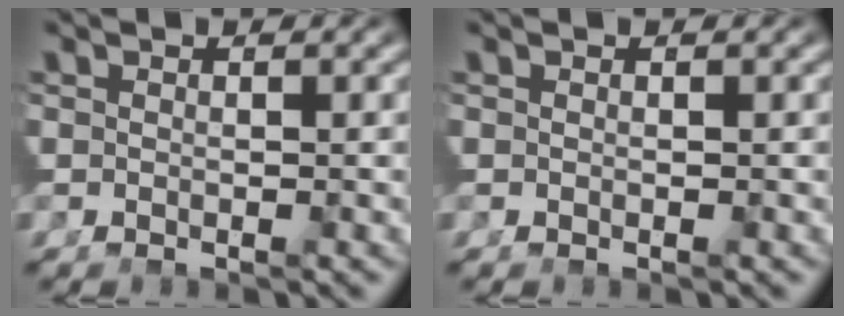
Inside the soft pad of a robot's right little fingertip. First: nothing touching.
{"total": 0.0}